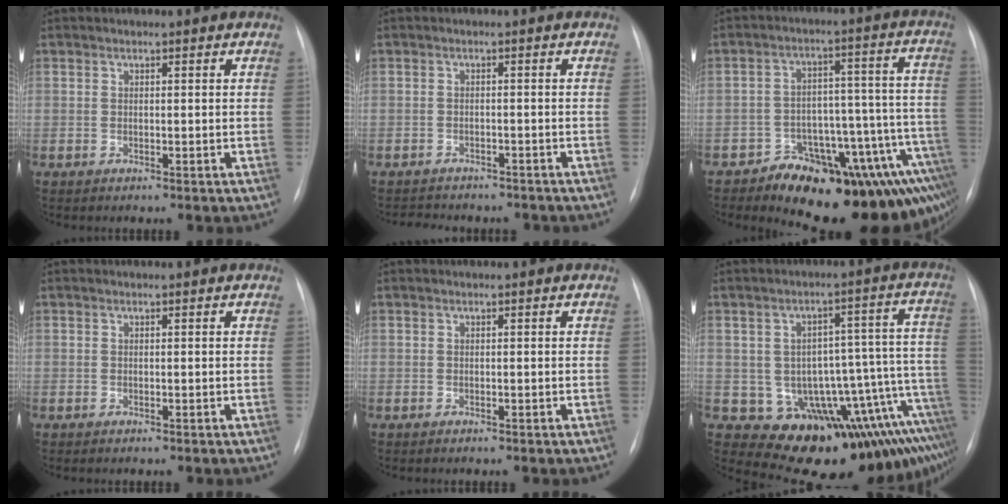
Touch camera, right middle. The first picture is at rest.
{"total": 7.6, "force": [-6.8, 2.7, 2.0], "torque": [-0.037, 0.004, -0.082]}
{"total": 18.3, "force": [-12.8, 5.7, 11.8], "torque": [-0.033, 0.072, -0.158]}
{"total": 0.0}
{"total": 0.0}
{"total": 18.2, "force": [-10.0, 6.9, 13.6], "torque": [-0.056, 0.067, -0.113]}